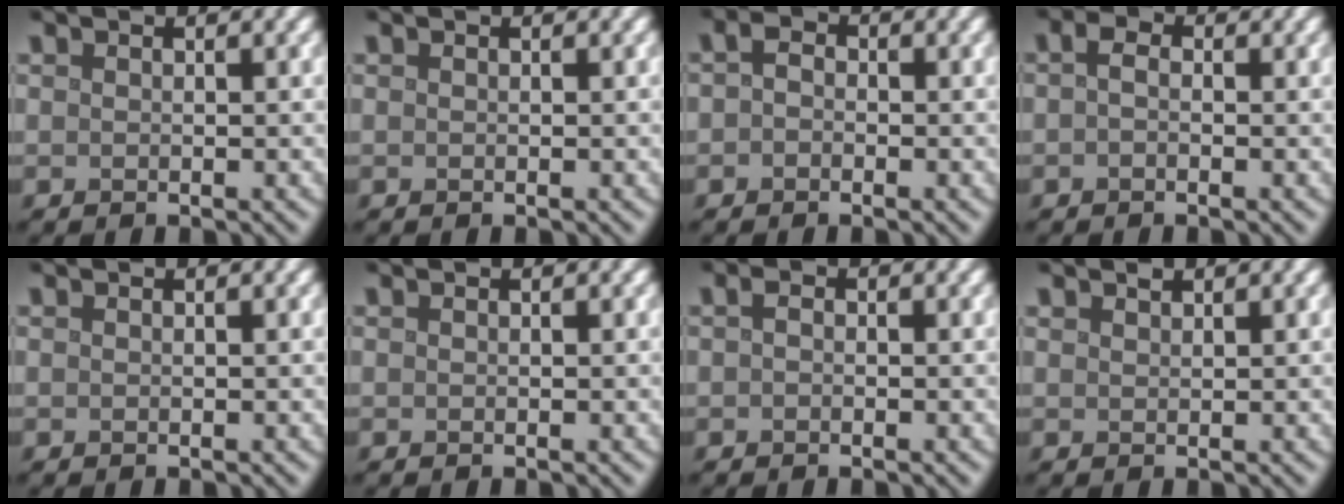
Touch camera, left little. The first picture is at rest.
{"total": 0.0}
{"total": 1.3, "force": [-0.3, 1.0, 0.8], "torque": [-0.016, 0.002, -0.012]}
{"total": 1.4, "force": [-0.2, 0.8, 1.1], "torque": [-0.024, 0.004, -0.008]}
{"total": 0.0}
{"total": 0.0}
{"total": 0.9, "force": [0.0, 0.6, 0.6], "torque": [-0.012, 0.002, -0.003]}
{"total": 0.7, "force": [0.6, 0.2, 0.2], "torque": [-0.004, 0.000, 0.014]}